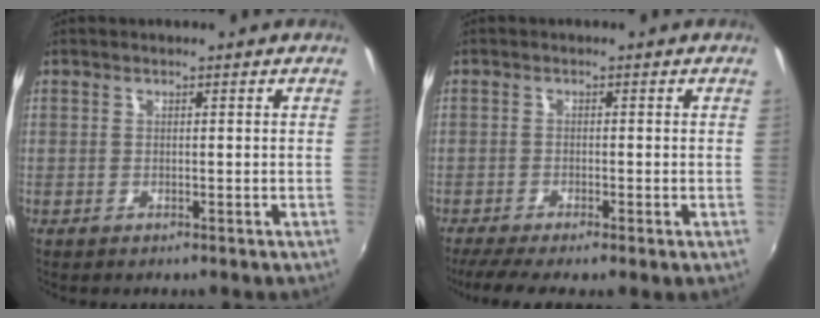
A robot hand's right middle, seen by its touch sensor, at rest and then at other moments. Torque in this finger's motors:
{"motor_torque": [1.14, -1.00, 0.13, 0.05]}